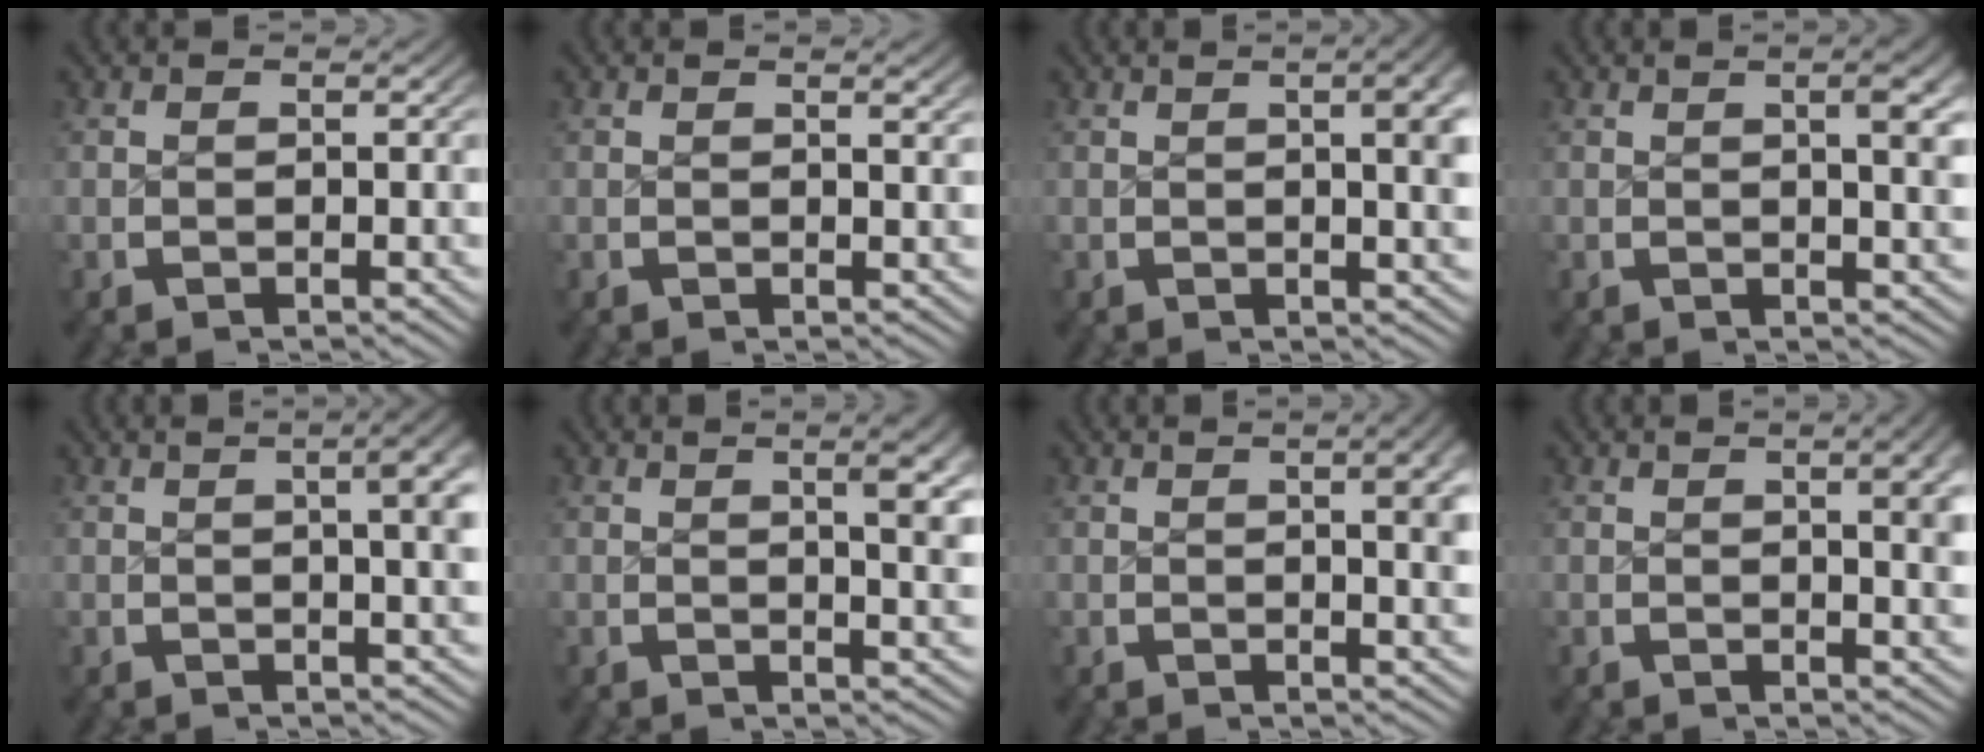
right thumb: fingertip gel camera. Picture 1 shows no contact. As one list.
[{"total": 0.8, "force": [0.5, 0.0, 0.6], "torque": [-0.007, -0.002, 0.008]}, {"total": 5.3, "force": [1.2, 1.8, 4.9], "torque": [-0.044, 0.009, 0.016]}, {"total": 4.0, "force": [1.1, 1.2, 3.7], "torque": [-0.037, 0.003, 0.017]}, {"total": 7.2, "force": [2.1, 2.9, 6.3], "torque": [-0.056, 0.020, 0.023]}, {"total": 4.9, "force": [1.5, 1.4, 4.4], "torque": [-0.046, -0.001, 0.023]}, {"total": 4.6, "force": [1.1, 1.5, 4.2], "torque": [-0.039, 0.005, 0.017]}, {"total": 4.2, "force": [1.1, 1.2, 3.9], "torque": [-0.038, 0.002, 0.017]}]